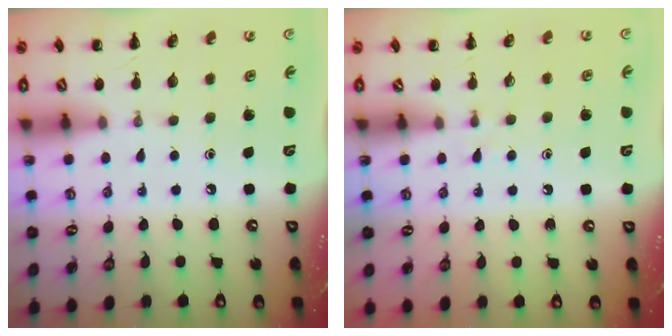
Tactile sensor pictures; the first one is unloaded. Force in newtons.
{"total": 2.5, "press": 2.2, "slide": 1.1}